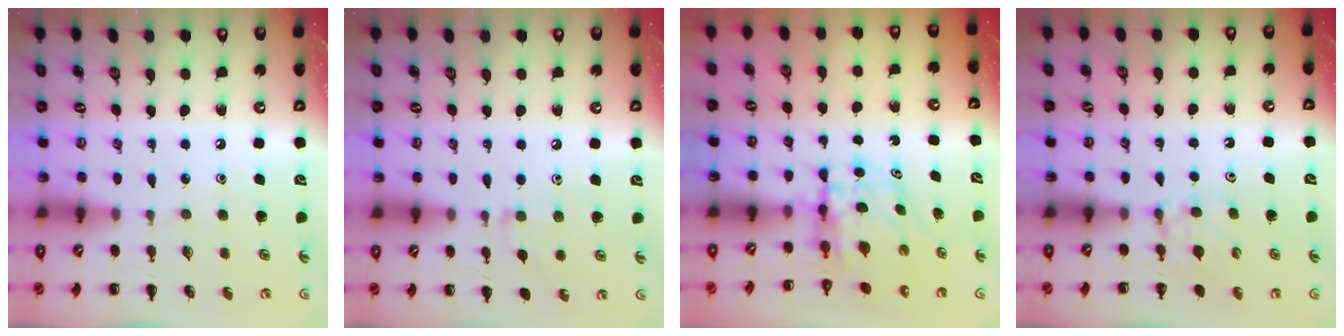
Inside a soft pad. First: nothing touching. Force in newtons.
{"total": 6.7, "press": 6.4, "slide": 2.2}
{"total": 5.4, "press": 5.3, "slide": 1.1}
{"total": 4.9, "press": 4.7, "slide": 1.4}